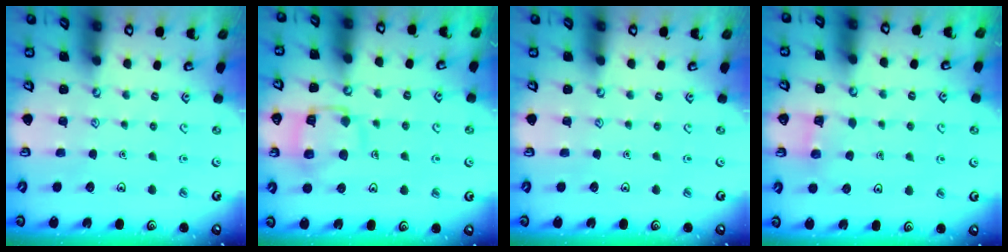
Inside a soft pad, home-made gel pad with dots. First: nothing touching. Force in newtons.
{"total": 13.0, "press": 13.0, "slide": 1.4}
{"total": 0.0}
{"total": 3.4, "press": 3.4, "slide": 0.2}